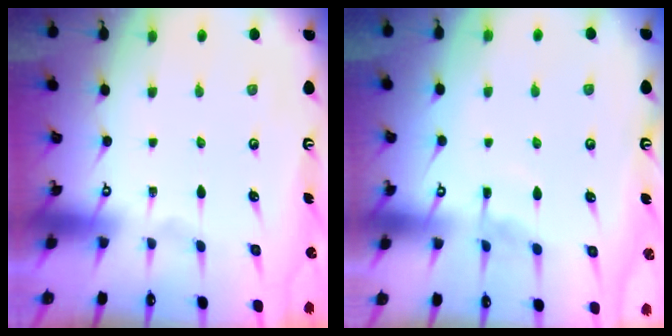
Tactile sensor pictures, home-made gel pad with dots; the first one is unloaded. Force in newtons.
{"total": 4.7, "press": 4.6, "slide": 0.6}